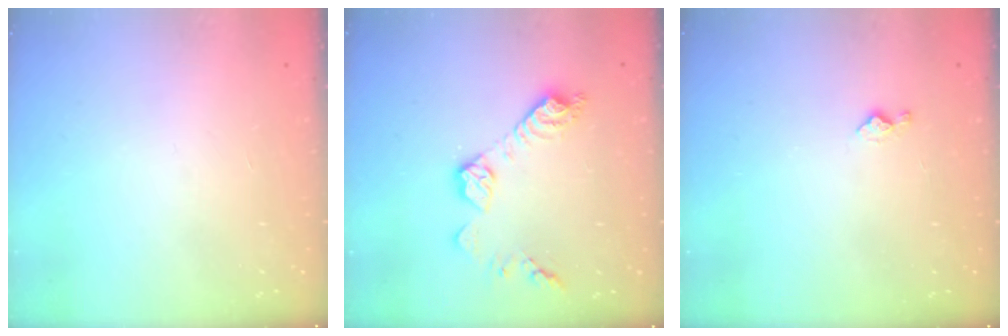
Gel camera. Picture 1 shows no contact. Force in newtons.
{"total": 11.4, "press": 11.4, "slide": 0.5}
{"total": 5.3, "press": 5.2, "slide": 0.6}